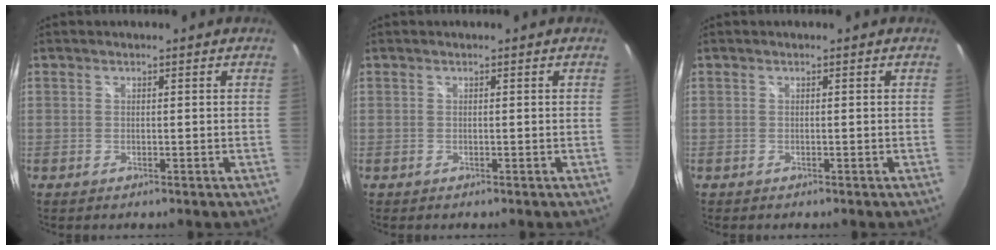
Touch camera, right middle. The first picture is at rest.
{"total": 0.0}
{"total": 0.0}